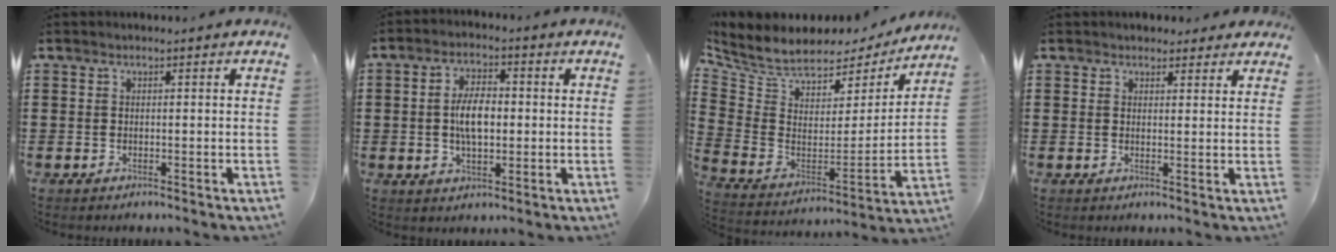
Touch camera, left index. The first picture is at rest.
{"total": 6.1, "force": [-0.1, 2.9, 5.3], "torque": [-0.107, -0.001, -0.009]}
{"total": 6.1, "force": [5.1, 2.7, 1.9], "torque": [-0.072, -0.042, 0.088]}
{"total": 2.2, "force": [2.0, 1.0, 0.3], "torque": [-0.003, 0.001, 0.036]}